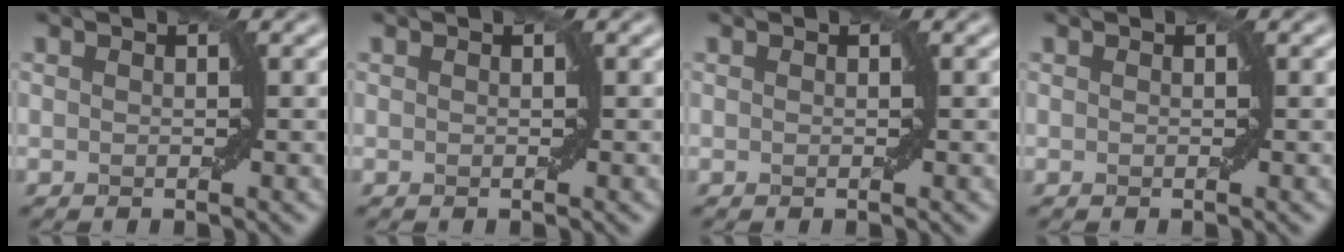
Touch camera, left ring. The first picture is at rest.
{"total": 0.0}
{"total": 0.0}
{"total": 0.0}